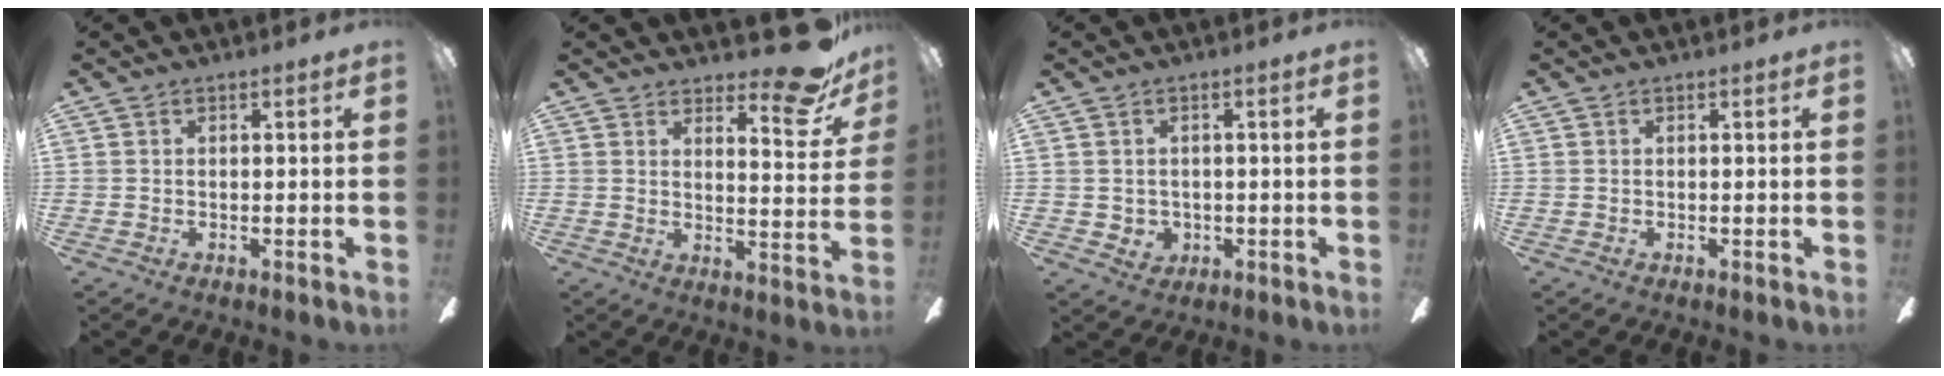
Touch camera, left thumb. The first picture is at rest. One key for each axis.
{"total": 12.2, "fx": 9.2, "fy": 3.6, "fz": 7.2, "tx": -0.083, "ty": -0.066, "tz": 0.153}
{"total": 2.7, "fx": 0.6, "fy": 2.6, "fz": 0.6, "tx": -0.008, "ty": -0.002, "tz": 0.010}
{"total": 0.0}